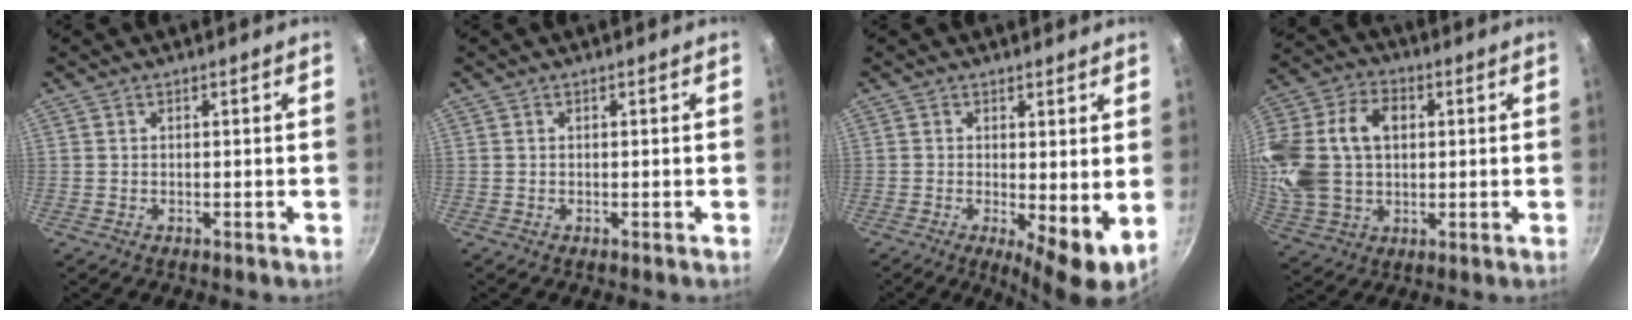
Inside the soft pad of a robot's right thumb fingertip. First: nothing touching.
{"total": 0.0}
{"total": 7.0, "force": [0.0, 2.2, 6.6], "torque": [-0.093, -0.018, 0.004]}
{"total": 20.7, "force": [3.2, 14.7, 14.2], "torque": [-0.287, 0.022, 0.057]}